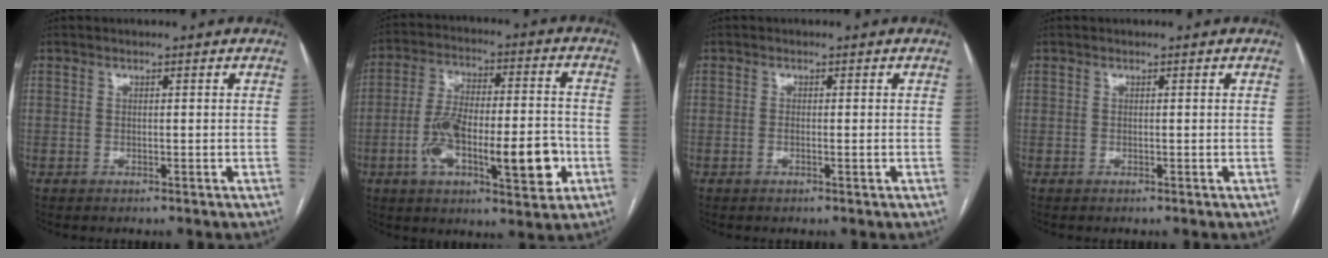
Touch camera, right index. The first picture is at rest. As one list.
[{"total": 16.8, "force": [-4.8, 5.0, 15.3], "torque": [-0.258, 0.016, -0.072]}, {"total": 1.5, "force": [-0.3, 0.5, 1.4], "torque": [-0.026, -0.002, -0.002]}, {"total": 0.0}]